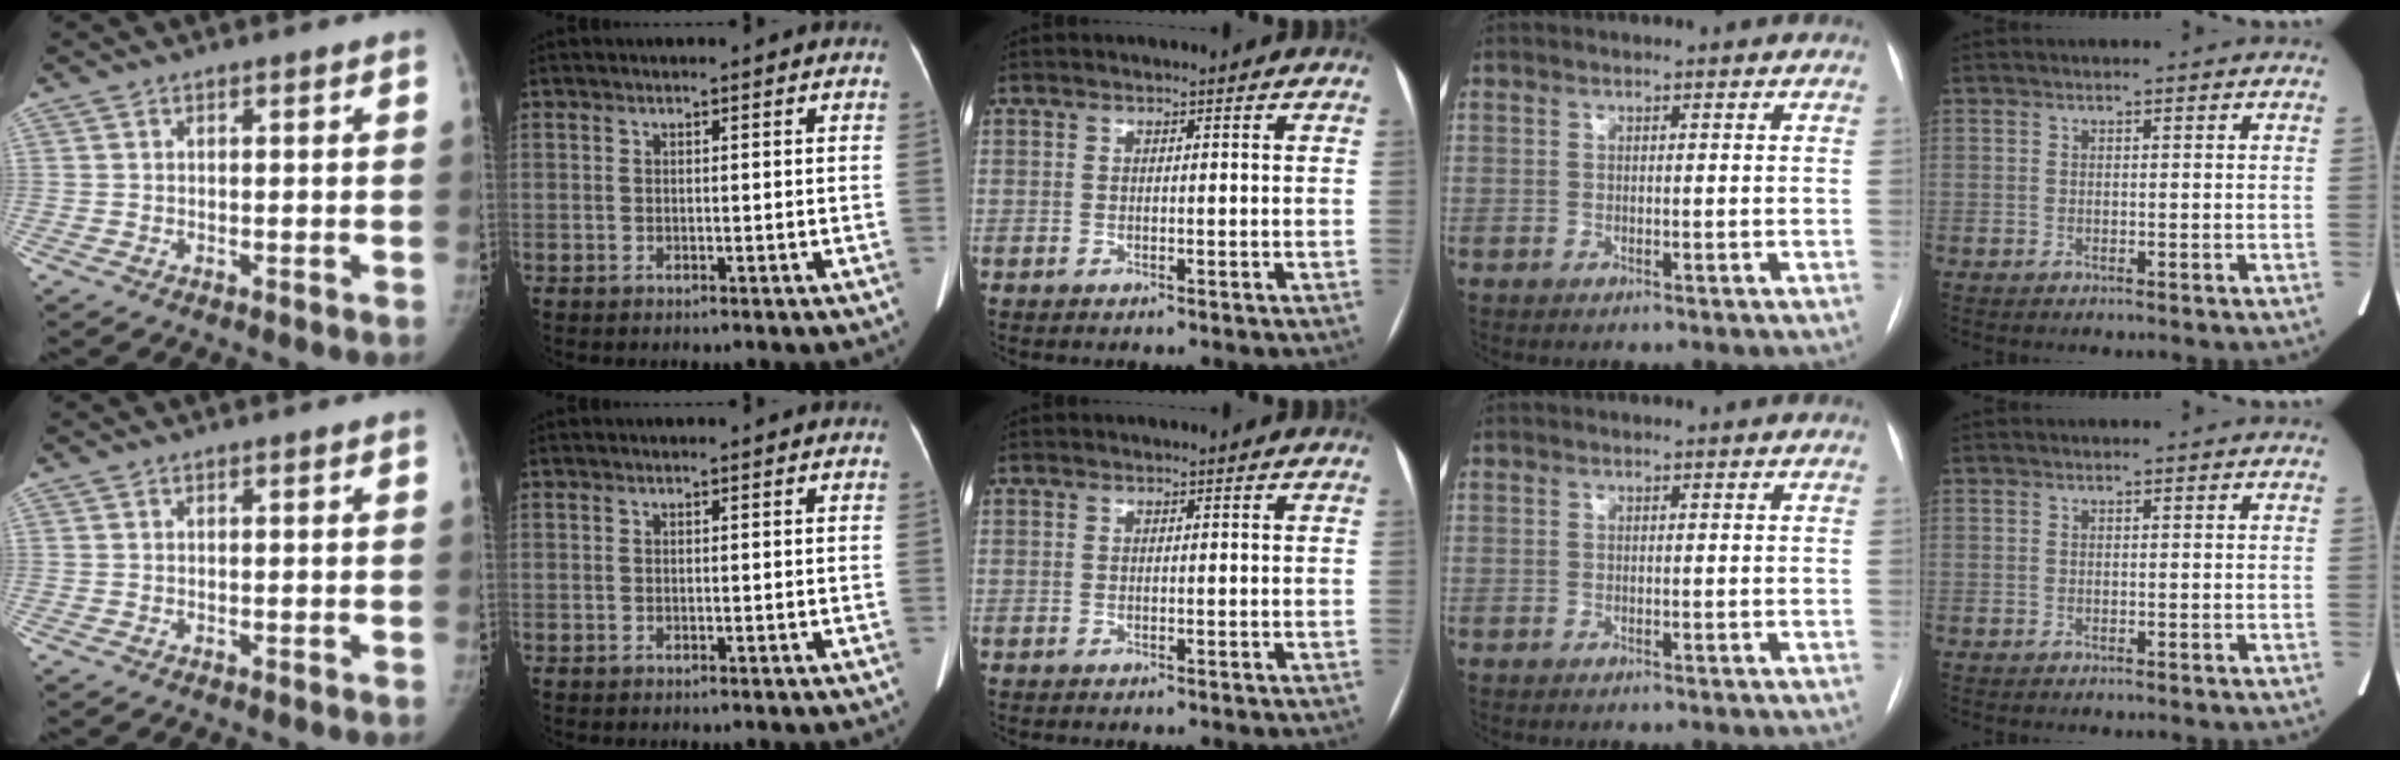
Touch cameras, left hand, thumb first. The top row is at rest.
{}